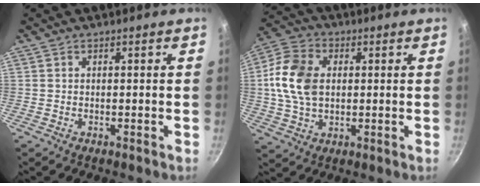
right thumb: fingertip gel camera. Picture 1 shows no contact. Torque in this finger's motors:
{"motor_torque": [0.08, 0.09, 1.38, 0.19, 0.09]}